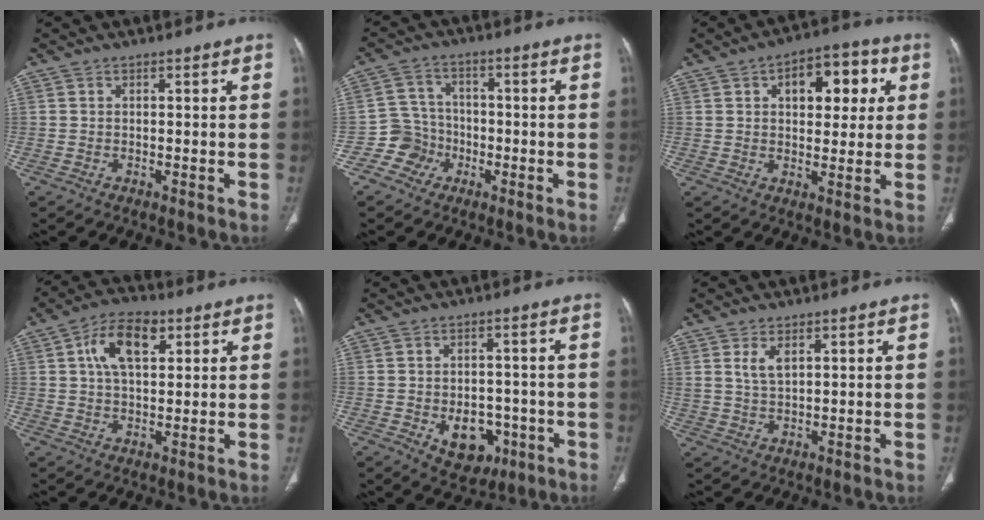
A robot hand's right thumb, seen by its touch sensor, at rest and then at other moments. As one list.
[{"total": 6.2, "force": [-2.7, 5.6, 0.1], "torque": [0.033, 0.025, -0.055]}, {"total": 11.8, "force": [3.8, 6.7, 9.0], "torque": [-0.081, 0.008, 0.050]}, {"total": 9.8, "force": [3.6, 5.4, 7.4], "torque": [-0.118, 0.006, 0.057]}, {"total": 8.5, "force": [-2.9, 6.1, 5.3], "torque": [-0.040, 0.016, -0.025]}, {"total": 3.6, "force": [1.8, 1.6, 2.6], "torque": [-0.049, -0.010, 0.041]}]